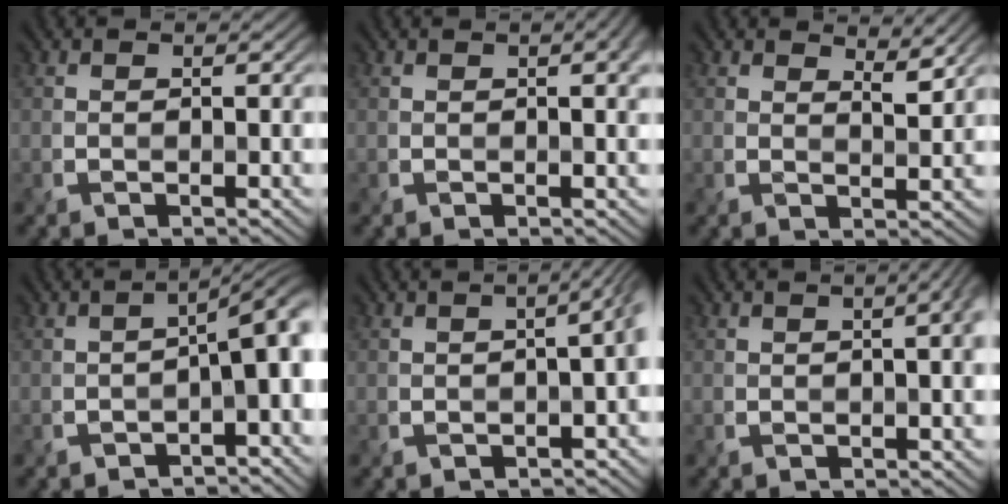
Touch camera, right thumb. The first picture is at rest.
{"total": 2.5, "force": [0.7, 0.7, 2.3], "torque": [-0.031, 0.006, 0.010]}
{"total": 3.5, "force": [2.9, 0.8, 1.7], "torque": [-0.028, -0.004, 0.048]}
{"total": 5.4, "force": [-2.1, 1.3, 4.8], "torque": [-0.063, 0.003, -0.034]}
{"total": 4.2, "force": [-0.8, 1.4, 3.9], "torque": [-0.034, 0.000, -0.007]}
{"total": 3.1, "force": [0.4, 0.8, 3.0], "torque": [-0.032, 0.017, 0.003]}